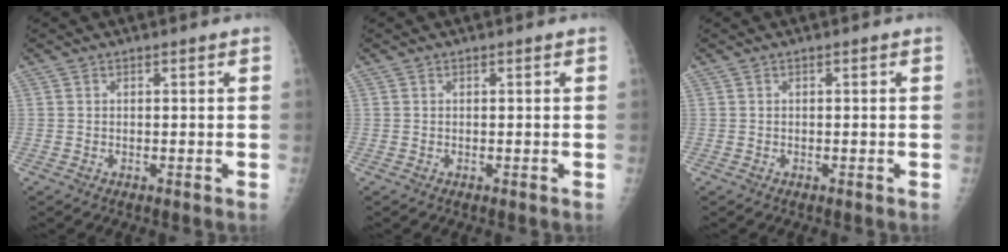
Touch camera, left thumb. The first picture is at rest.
{"total": 0.0}
{"total": 0.0}